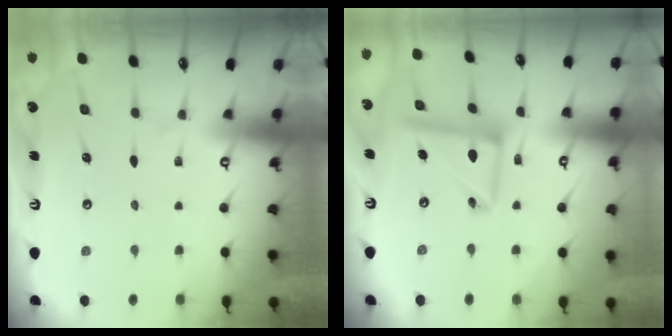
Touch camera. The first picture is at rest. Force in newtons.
{"total": 12.5, "press": 12.4, "slide": 1.2}